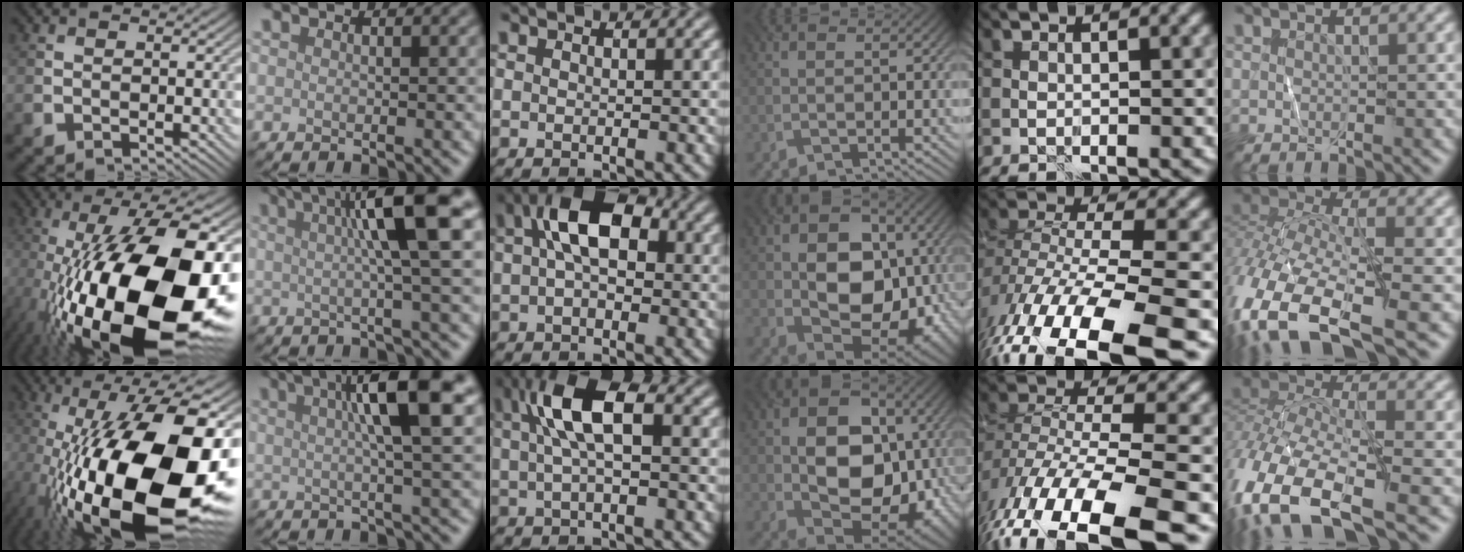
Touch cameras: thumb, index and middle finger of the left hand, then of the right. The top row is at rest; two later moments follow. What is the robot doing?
{"motion": "wrap", "object": "ribbon"}